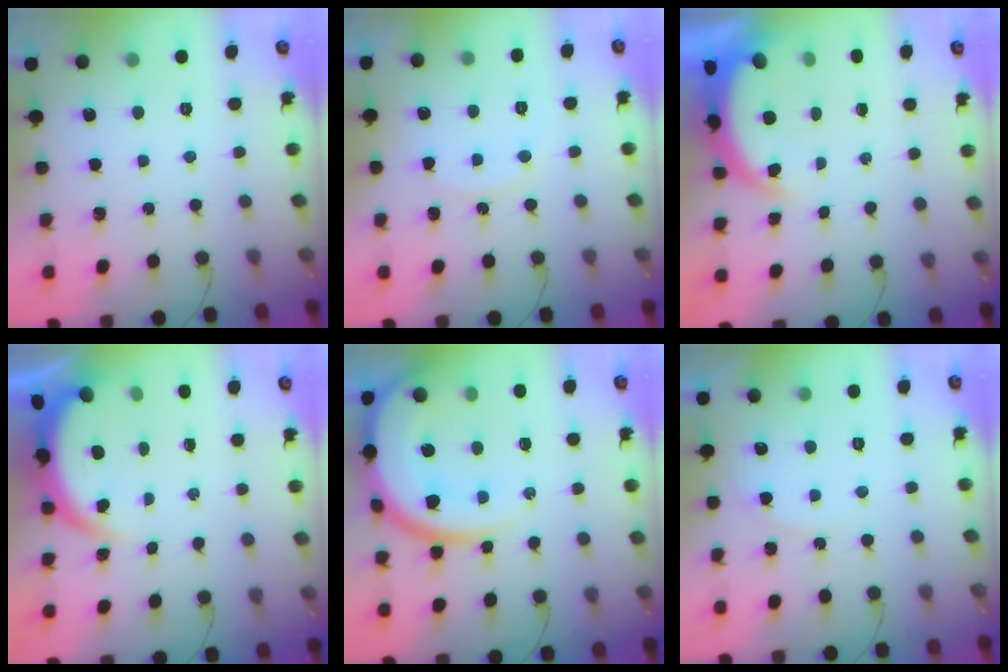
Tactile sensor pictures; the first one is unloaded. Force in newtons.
{"total": 5.4, "press": 5.4, "slide": 0.4}
{"total": 4.4, "press": 4.4, "slide": 0.3}
{"total": 3.9, "press": 3.9, "slide": 0.1}
{"total": 19.7, "press": 19.5, "slide": 3.2}
{"total": 2.8, "press": 2.8, "slide": 0.4}